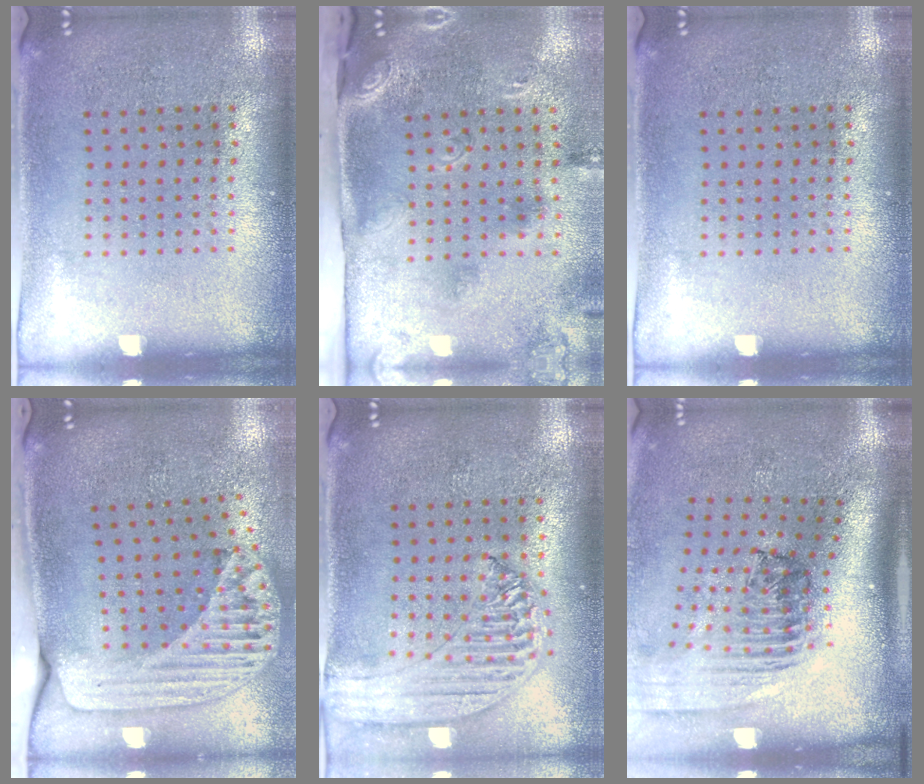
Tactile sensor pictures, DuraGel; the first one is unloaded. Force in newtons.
{"total": 3.0, "press": 1.8, "slide": 2.3}
{"total": 0.0}
{"total": 2.4, "press": 1.7, "slide": 1.7}
{"total": 1.7, "press": 1.6, "slide": 0.5}
{"total": 2.4, "press": 1.6, "slide": 1.7}